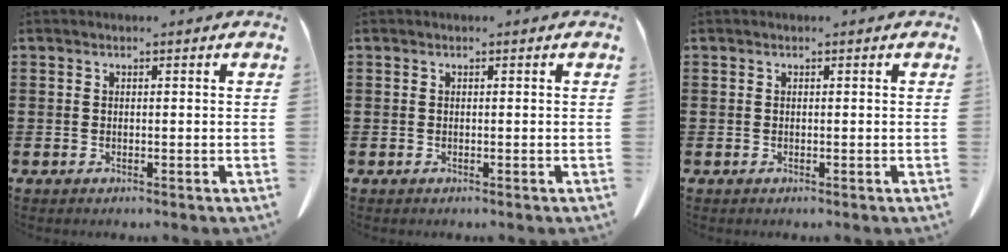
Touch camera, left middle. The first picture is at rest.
{"total": 0.0}
{"total": 0.0}